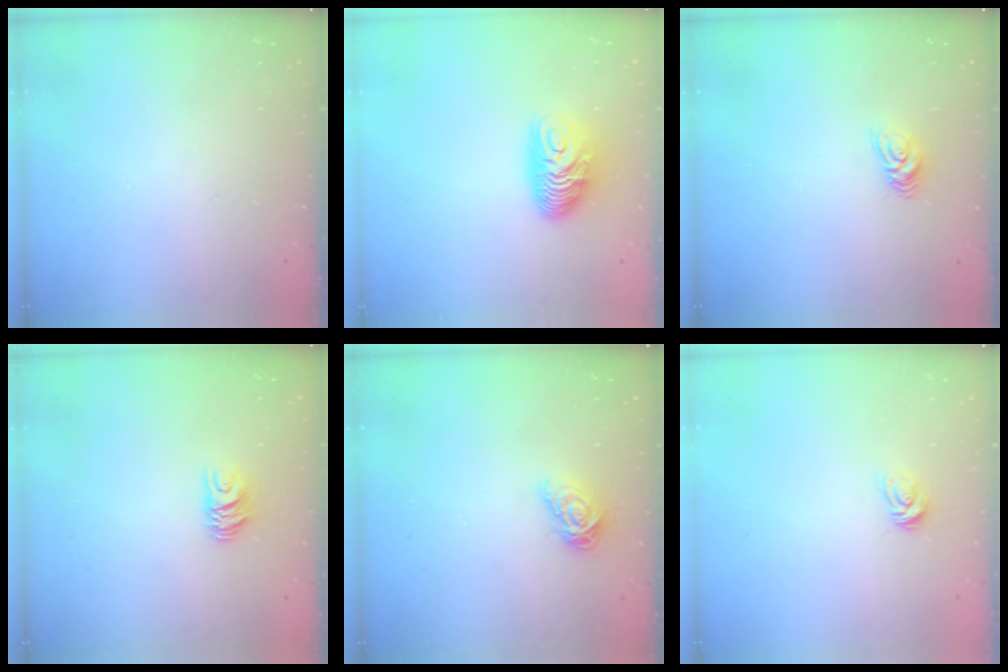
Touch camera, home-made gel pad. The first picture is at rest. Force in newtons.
{"total": 9.8, "press": 9.8, "slide": 0.7}
{"total": 6.6, "press": 6.6, "slide": 0.5}
{"total": 6.4, "press": 6.4, "slide": 0.5}
{"total": 7.3, "press": 7.2, "slide": 0.6}
{"total": 5.1, "press": 5.1, "slide": 0.4}